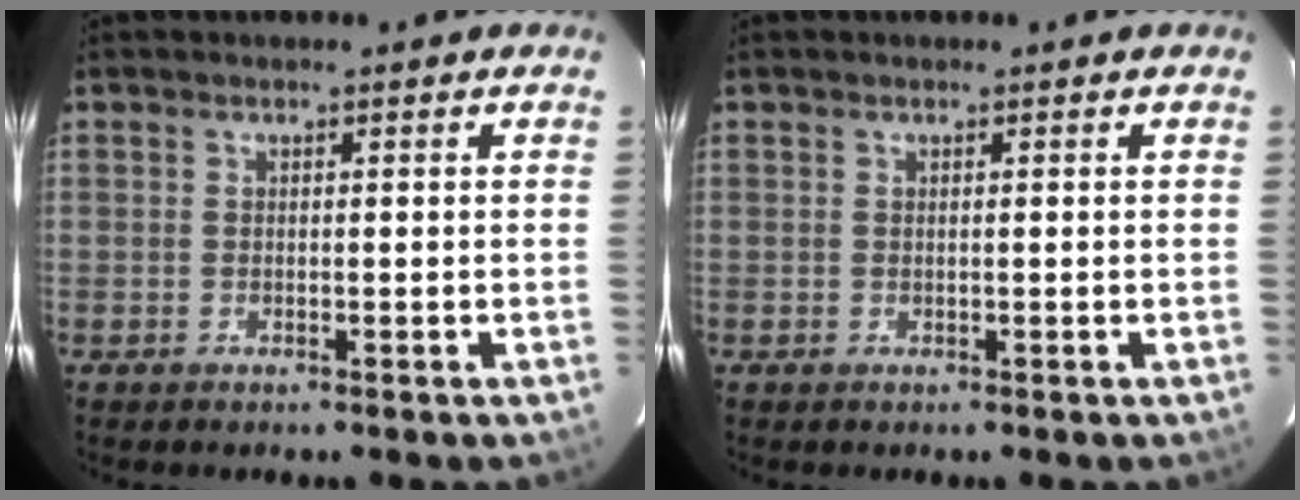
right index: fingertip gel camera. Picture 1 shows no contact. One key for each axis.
{"total": 0.0}